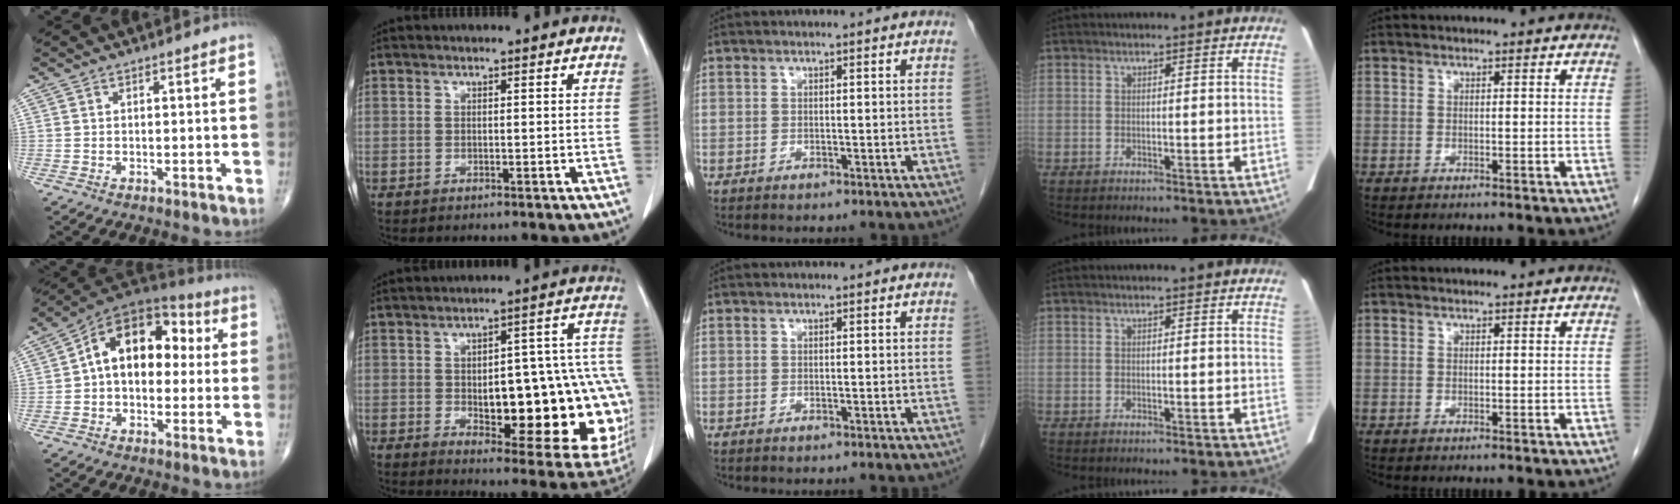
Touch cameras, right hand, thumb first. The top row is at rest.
{"thumb": {"total": 15.8, "force": [1.6, 10.3, 11.9], "torque": [-0.142, 0.046, 0.013]}, "index": {"total": 25.6, "force": [-3.5, 8.1, 24.0], "torque": [-0.216, 0.034, -0.016]}}